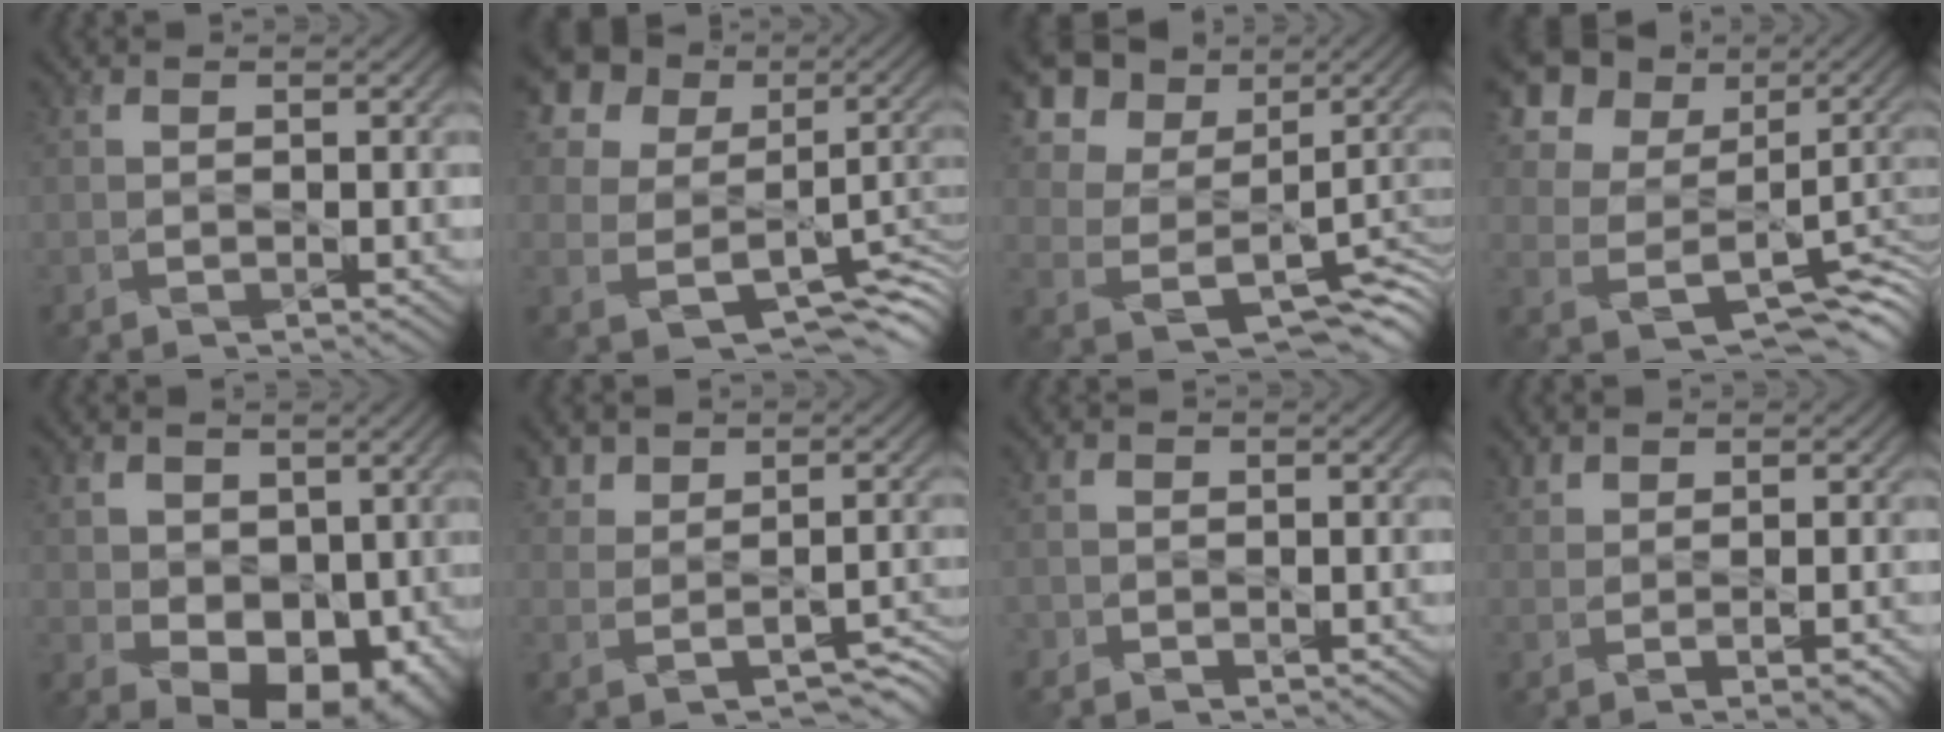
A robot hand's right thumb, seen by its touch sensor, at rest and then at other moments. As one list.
[{"total": 13.9, "force": [3.8, 11.2, 7.4], "torque": [-0.198, 0.004, 0.073]}, {"total": 13.7, "force": [6.2, 9.3, 7.8], "torque": [-0.168, 0.006, 0.127]}, {"total": 12.2, "force": [4.8, 9.0, 6.7], "torque": [-0.140, 0.001, 0.096]}, {"total": 9.8, "force": [0.5, 7.2, 6.6], "torque": [-0.119, -0.026, 0.018]}, {"total": 3.9, "force": [1.5, 3.1, 1.8], "torque": [-0.023, -0.011, 0.032]}, {"total": 1.4, "force": [-0.6, 1.3, 0.0], "torque": [0.012, -0.002, -0.016]}, {"total": 1.7, "force": [0.4, 0.7, 1.5], "torque": [-0.027, -0.001, 0.010]}]